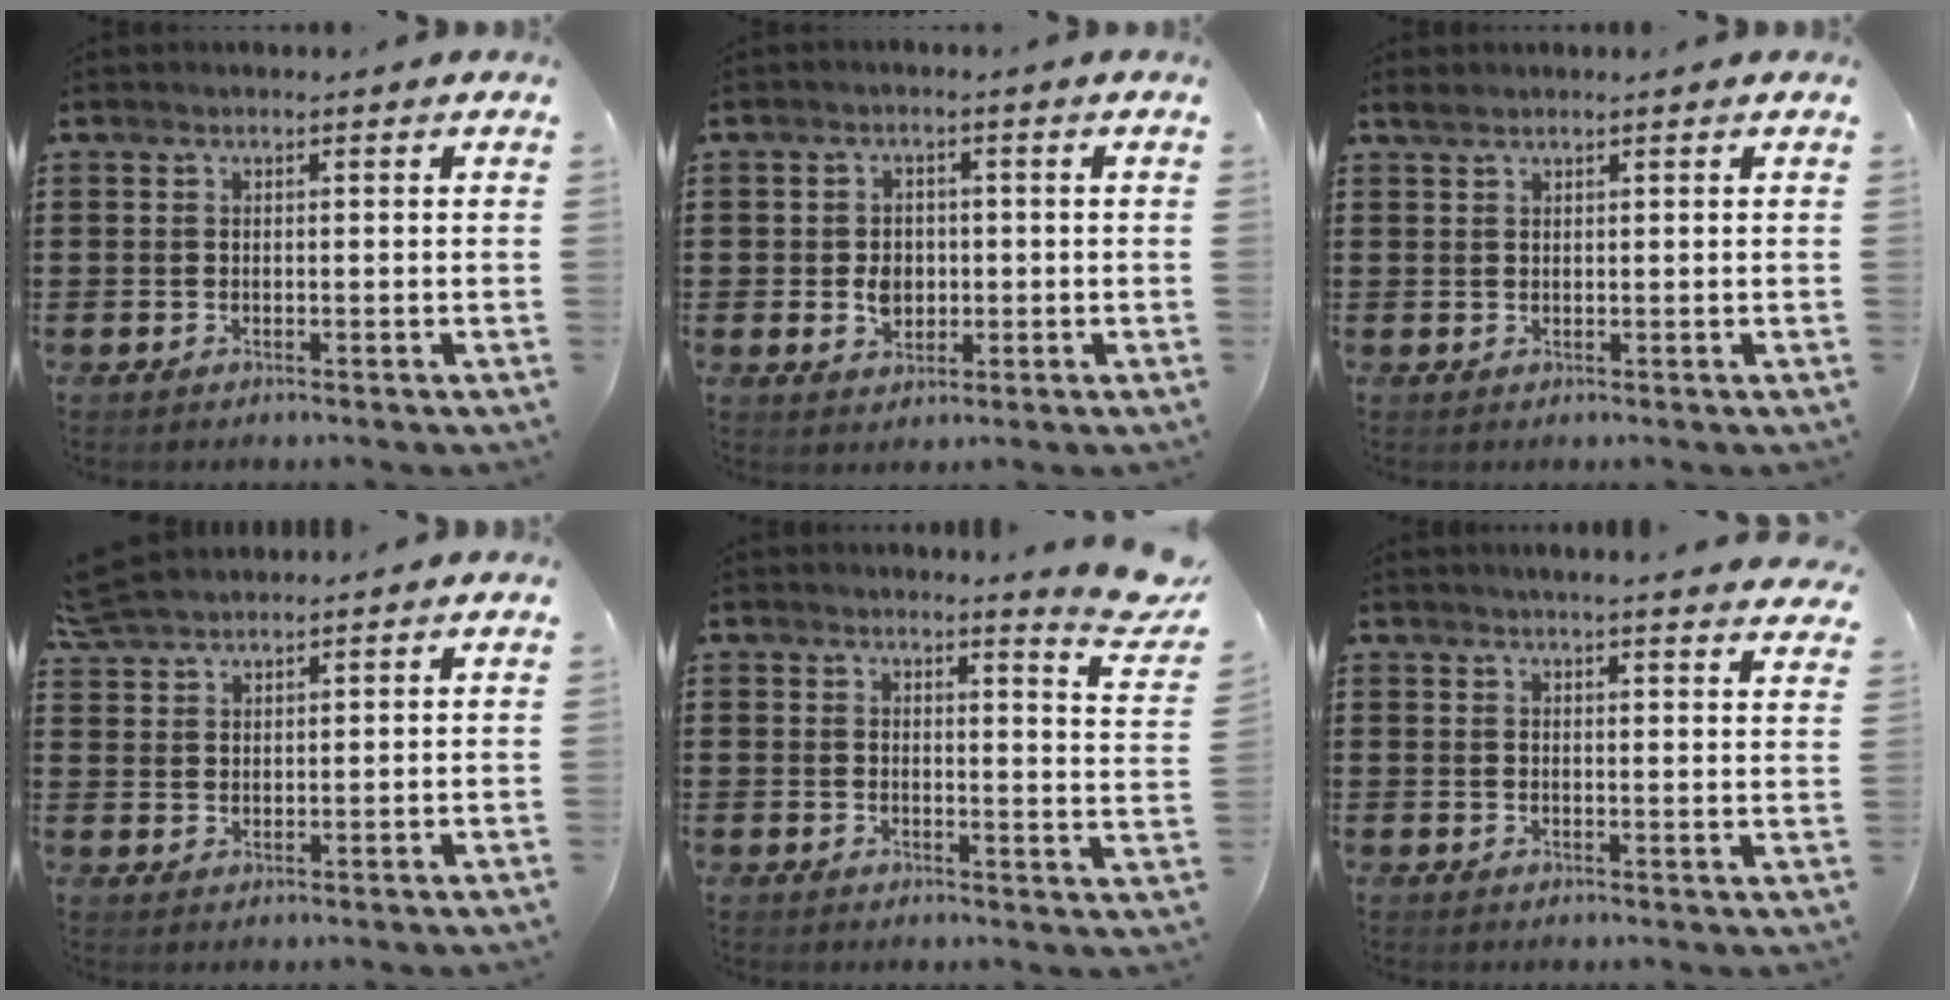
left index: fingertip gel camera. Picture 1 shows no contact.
{"total": 3.5, "force": [-0.2, 2.8, 2.1], "torque": [-0.039, 0.003, -0.007]}
{"total": 1.0, "force": [0.8, 0.2, 0.4], "torque": [-0.010, 0.001, 0.016]}
{"total": 4.4, "force": [4.2, 0.7, 0.9], "torque": [-0.031, -0.004, 0.081]}
{"total": 4.8, "force": [4.3, -0.8, 2.0], "torque": [-0.033, -0.033, 0.070]}
{"total": 3.1, "force": [3.0, -0.6, 0.3], "torque": [-0.016, -0.012, 0.055]}